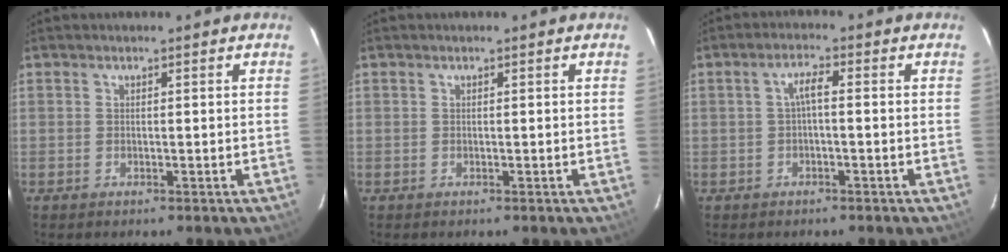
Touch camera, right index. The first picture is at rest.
{"total": 0.0}
{"total": 2.5, "force": [-0.3, 0.5, 2.5], "torque": [-0.051, 0.009, -0.005]}